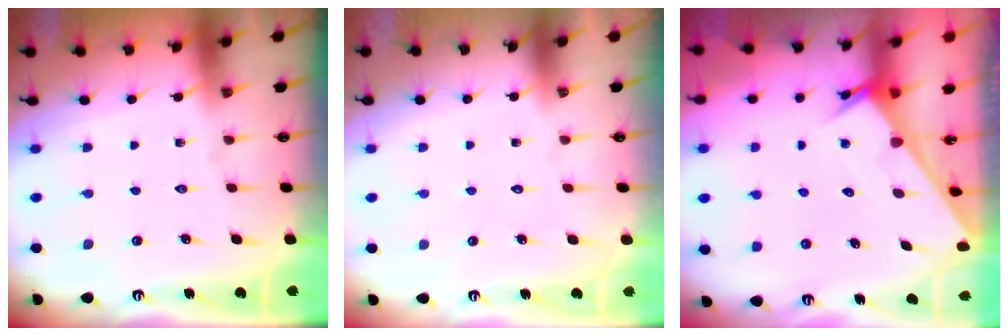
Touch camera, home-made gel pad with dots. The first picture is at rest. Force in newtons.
{"total": 1.6, "press": 1.6, "slide": 0.1}
{"total": 2.1, "press": 2.1, "slide": 0.2}